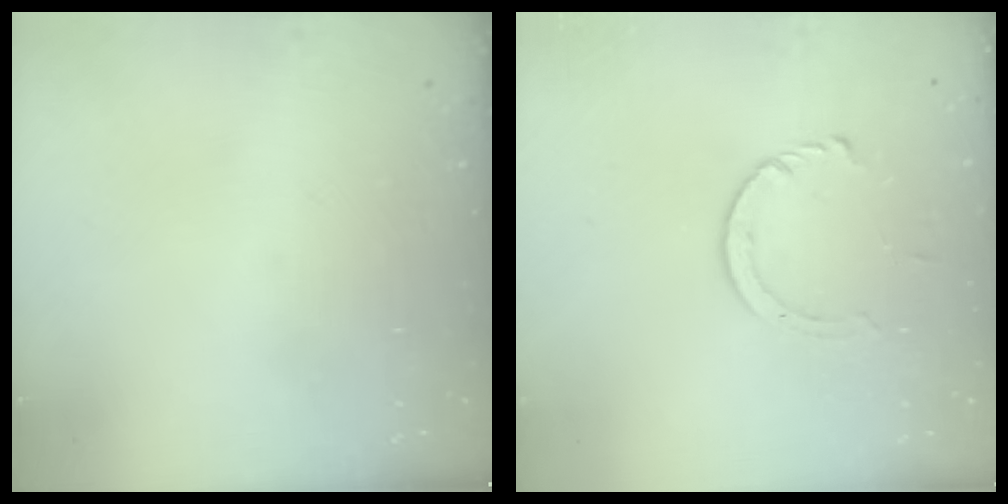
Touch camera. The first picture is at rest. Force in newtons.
{"total": 3.9, "press": 3.9, "slide": 0.4}